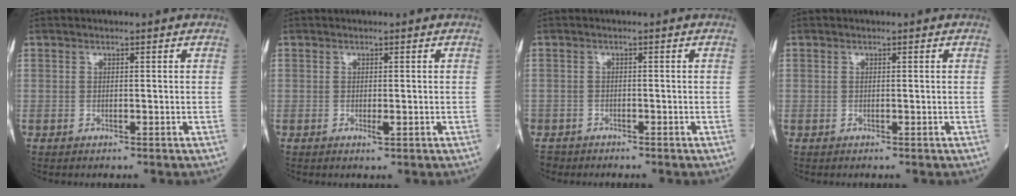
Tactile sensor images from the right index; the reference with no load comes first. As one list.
[{"total": 0.9, "force": [-0.2, 0.2, 0.8], "torque": [-0.015, -0.003, -0.002]}, {"total": 1.9, "force": [-1.6, 1.1, -0.3], "torque": [0.000, 0.001, -0.034]}, {"total": 0.0}]